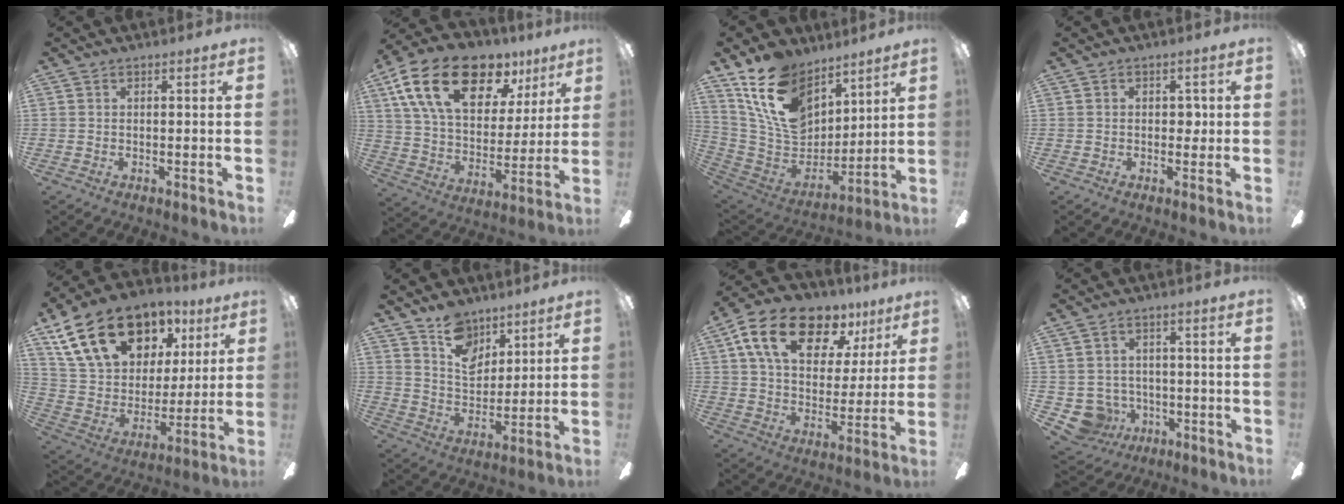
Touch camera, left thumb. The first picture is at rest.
{"total": 23.1, "force": [12.6, 13.2, 14.2], "torque": [-0.248, -0.059, 0.220]}
{"total": 19.8, "force": [11.4, 12.8, 10.0], "torque": [-0.199, -0.054, 0.216]}
{"total": 2.4, "force": [0.1, 1.8, 1.7], "torque": [-0.024, 0.006, -0.003]}
{"total": 23.1, "force": [13.1, 14.6, 12.2], "torque": [-0.219, -0.051, 0.248]}
{"total": 11.0, "force": [8.0, 6.6, 3.7], "torque": [-0.063, -0.040, 0.154]}
{"total": 19.4, "force": [11.1, 11.1, 11.3], "torque": [-0.192, -0.045, 0.195]}
{"total": 7.0, "force": [-2.1, 6.4, 1.7], "torque": [-0.074, 0.012, -0.037]}